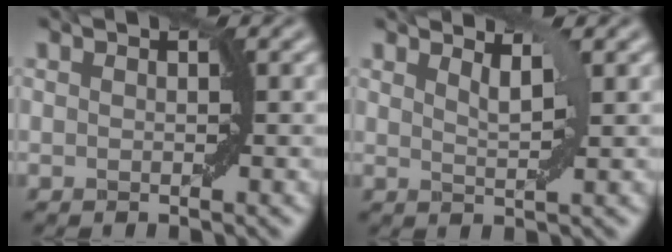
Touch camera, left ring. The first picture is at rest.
{"total": 1.7, "force": [1.3, 0.2, 1.1], "torque": [-0.011, -0.003, 0.023]}